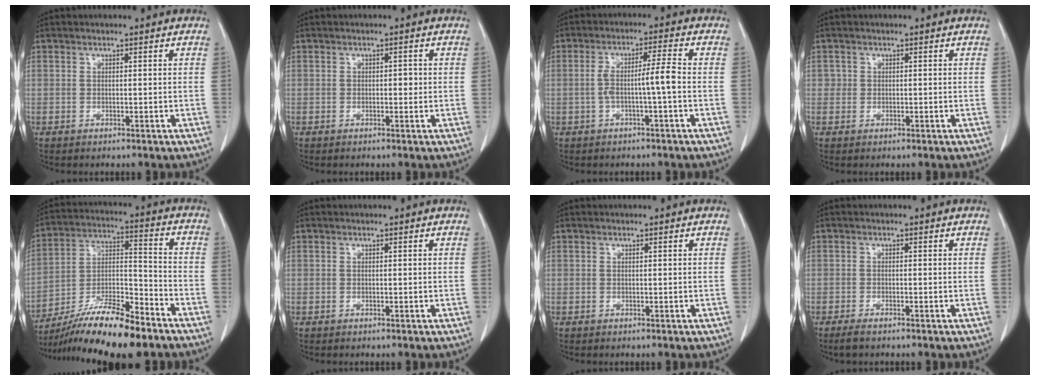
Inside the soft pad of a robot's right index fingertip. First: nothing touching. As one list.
[{"total": 1.1, "force": [-0.1, 0.7, 0.9], "torque": [-0.009, 0.004, -0.002]}, {"total": 5.1, "force": [-1.0, -0.3, 5.0], "torque": [-0.093, 0.017, -0.015]}, {"total": 1.0, "force": [0.1, 1.0, 0.1], "torque": [0.010, 0.004, -0.002]}, {"total": 16.0, "force": [-12.5, 2.2, 9.7], "torque": [-0.185, -0.008, -0.221]}, {"total": 0.0}, {"total": 0.0}, {"total": 1.8, "force": [-1.5, 0.1, 1.0], "torque": [-0.023, -0.005, -0.027]}]